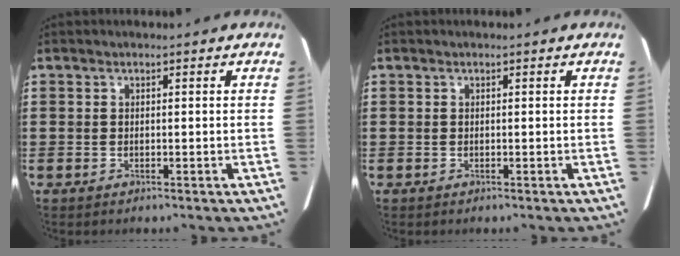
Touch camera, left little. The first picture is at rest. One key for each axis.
{"total": 0.0}